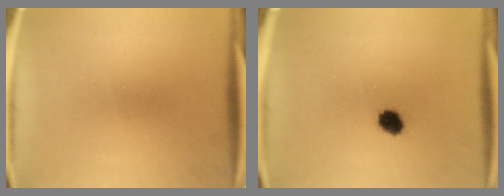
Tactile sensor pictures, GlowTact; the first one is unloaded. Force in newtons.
{"total": 4.2}